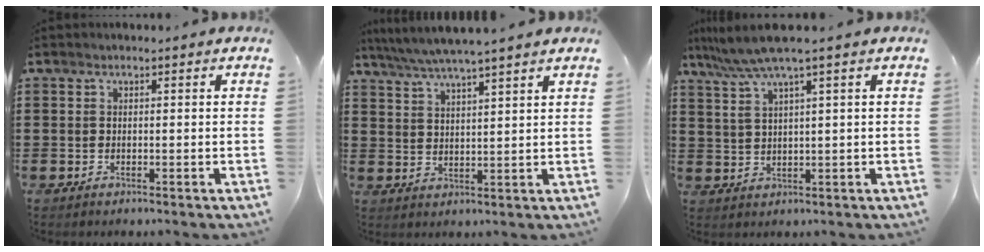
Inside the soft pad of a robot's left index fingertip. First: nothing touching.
{"total": 4.7, "force": [4.2, -0.5, 2.0], "torque": [-0.052, -0.019, 0.073]}
{"total": 5.0, "force": [3.2, -0.3, 3.9], "torque": [-0.093, -0.012, 0.050]}